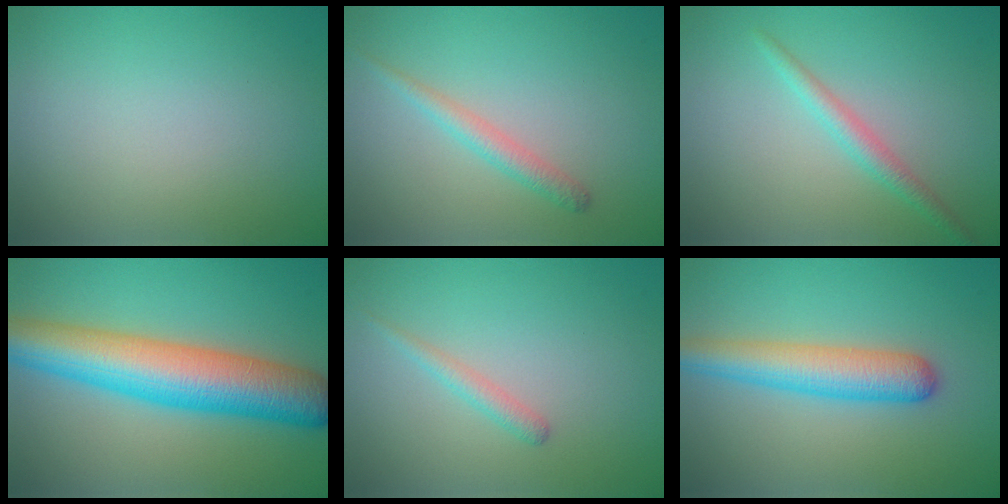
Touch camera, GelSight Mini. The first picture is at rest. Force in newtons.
{"total": 1.7, "press": 1.7, "slide": 0.1}
{"total": 1.9, "press": 1.9, "slide": 0.1}
{"total": 9.6, "press": 9.6, "slide": 0.2}
{"total": 1.4, "press": 1.4, "slide": 0.0}
{"total": 4.6, "press": 4.6, "slide": 0.2}